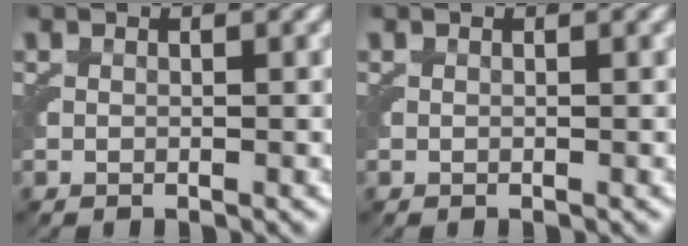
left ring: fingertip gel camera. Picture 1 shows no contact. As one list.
[{"total": 0.0}]